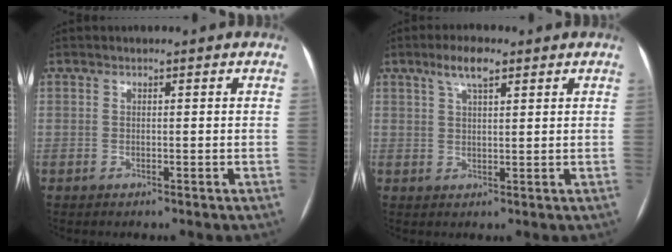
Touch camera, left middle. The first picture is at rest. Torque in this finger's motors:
{"motor_torque": [0.59, -0.56, 0.10, 0.02]}